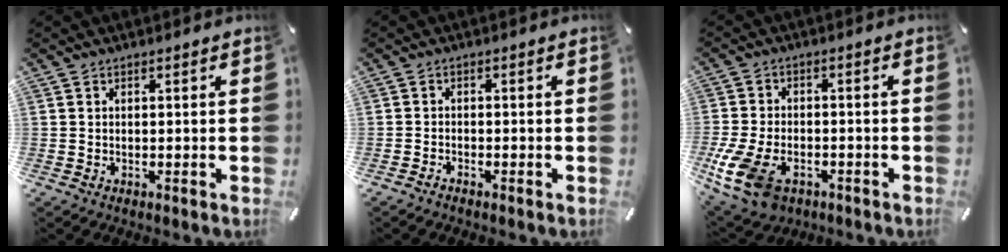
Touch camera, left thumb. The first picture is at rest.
{"total": 1.0, "force": [-1.0, 0.0, 0.0], "torque": [-0.001, 0.003, -0.022]}
{"total": 11.2, "force": [-5.1, 7.1, 7.0], "torque": [-0.159, 0.018, -0.091]}